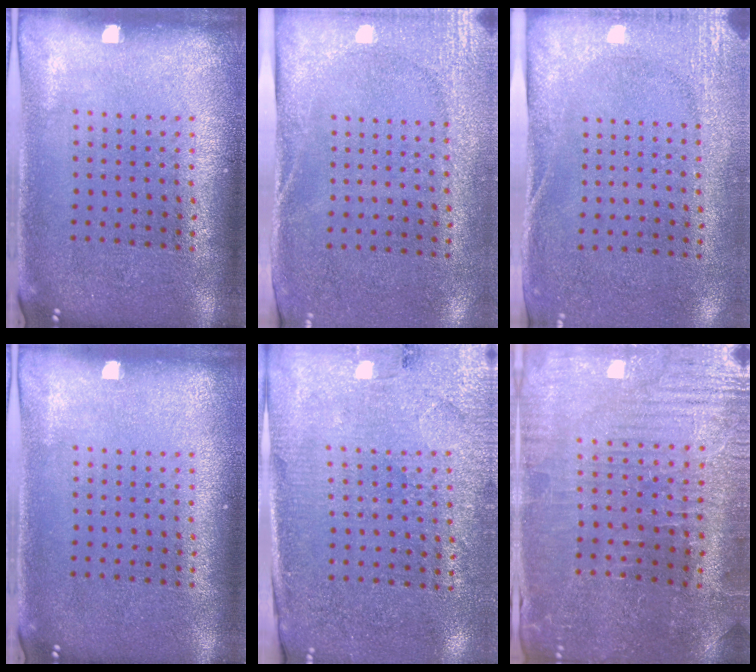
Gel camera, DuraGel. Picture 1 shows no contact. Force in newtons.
{"total": 2.7, "press": 2.2, "slide": 1.6}
{"total": 2.7, "press": 2.2, "slide": 1.7}
{"total": 0.0}
{"total": 2.9, "press": 2.7, "slide": 1.1}
{"total": 1.8, "press": 1.8, "slide": 0.3}